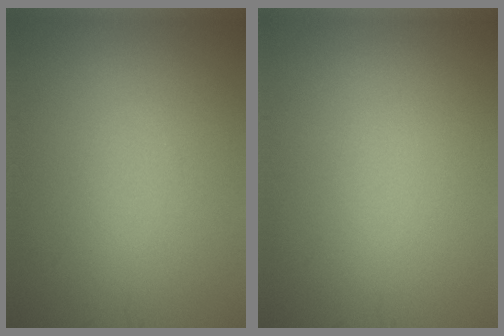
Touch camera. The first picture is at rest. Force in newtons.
{"total": 0.0}